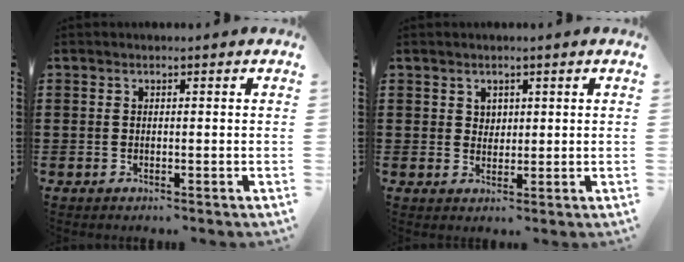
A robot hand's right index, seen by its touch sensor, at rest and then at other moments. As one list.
[{"total": 1.9, "force": [1.2, 1.5, 0.3], "torque": [-0.011, 0.007, 0.022]}]